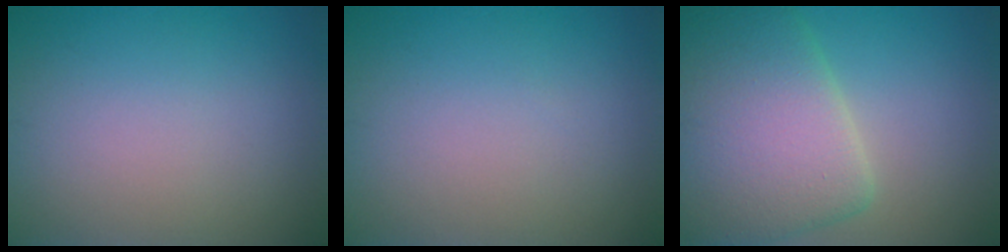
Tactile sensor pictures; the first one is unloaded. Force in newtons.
{"total": 0.0}
{"total": 9.5, "press": 9.5, "slide": 0.7}